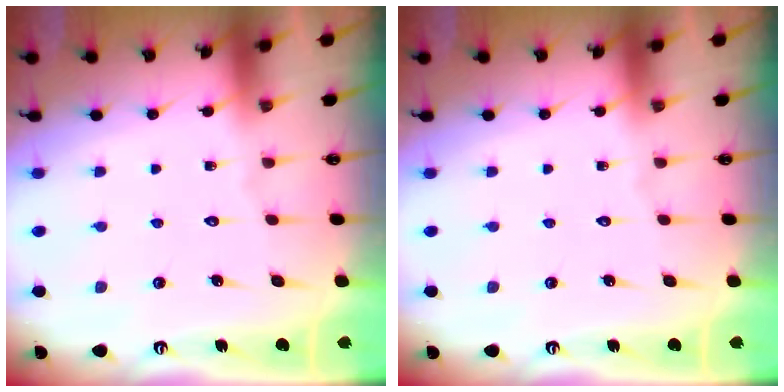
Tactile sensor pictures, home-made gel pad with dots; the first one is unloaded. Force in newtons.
{"total": 0.0}